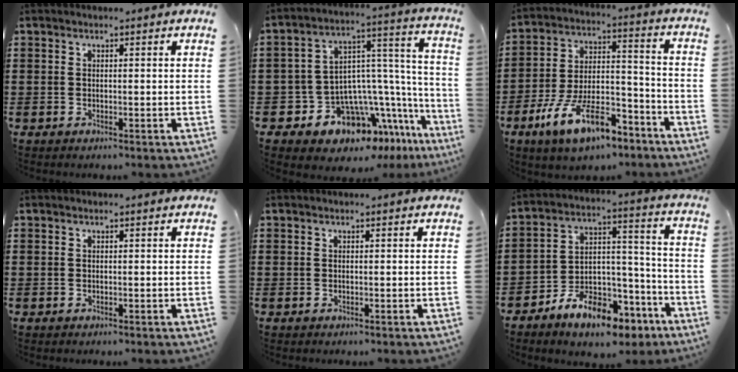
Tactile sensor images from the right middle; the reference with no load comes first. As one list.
[{"total": 9.5, "force": [-6.6, 6.0, 3.4], "torque": [-0.090, -0.016, -0.122]}, {"total": 12.7, "force": [-8.7, 4.3, 8.2], "torque": [-0.158, 0.030, -0.166]}, {"total": 0.0}, {"total": 0.0}, {"total": 9.5, "force": [-7.4, 4.5, 3.9], "torque": [-0.064, 0.038, -0.131]}]